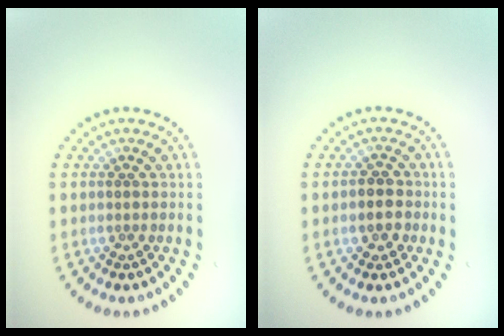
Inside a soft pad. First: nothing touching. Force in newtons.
{"total": 2.3, "press": 2.2, "slide": 0.6}